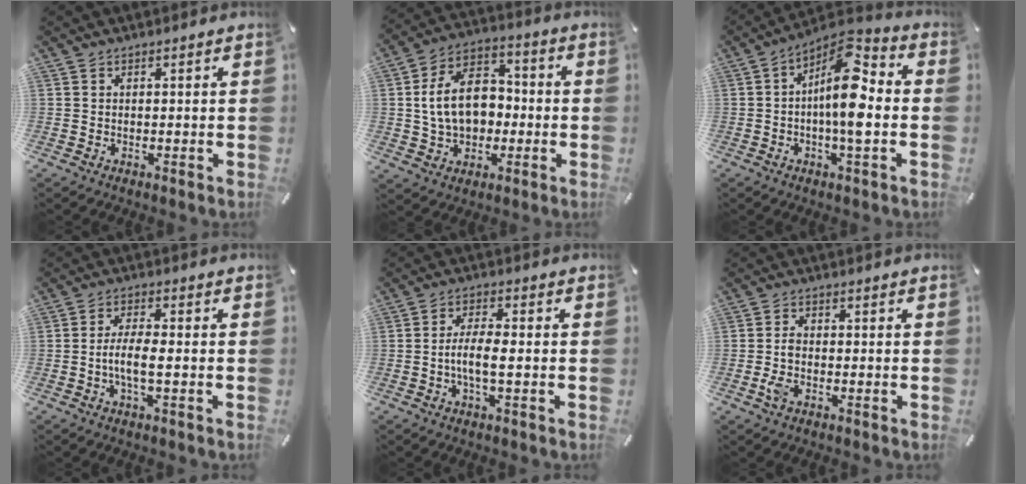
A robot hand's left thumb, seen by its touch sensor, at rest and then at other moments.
{"total": 13.7, "force": [-0.6, 10.5, 8.8], "torque": [-0.176, 0.025, -0.008]}
{"total": 13.4, "force": [-0.1, 4.5, 12.6], "torque": [-0.237, -0.011, -0.005]}
{"total": 6.1, "force": [-1.3, 1.7, 5.8], "torque": [-0.114, -0.001, -0.026]}
{"total": 6.4, "force": [-1.2, 1.9, 5.9], "torque": [-0.118, 0.001, -0.025]}
{"total": 3.5, "force": [-1.5, 1.5, 2.8], "torque": [-0.066, 0.001, -0.031]}